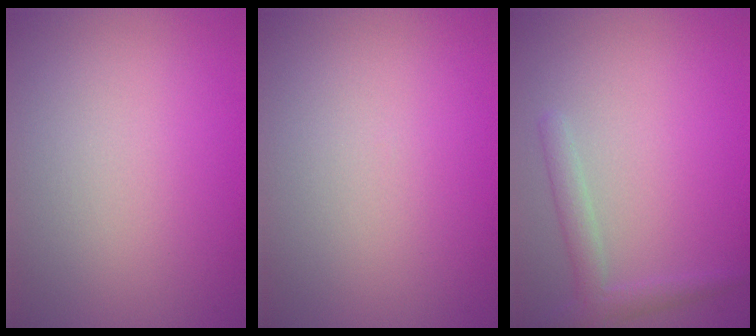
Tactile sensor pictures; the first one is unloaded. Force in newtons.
{"total": 0.0}
{"total": 2.3, "press": 2.2, "slide": 0.2}